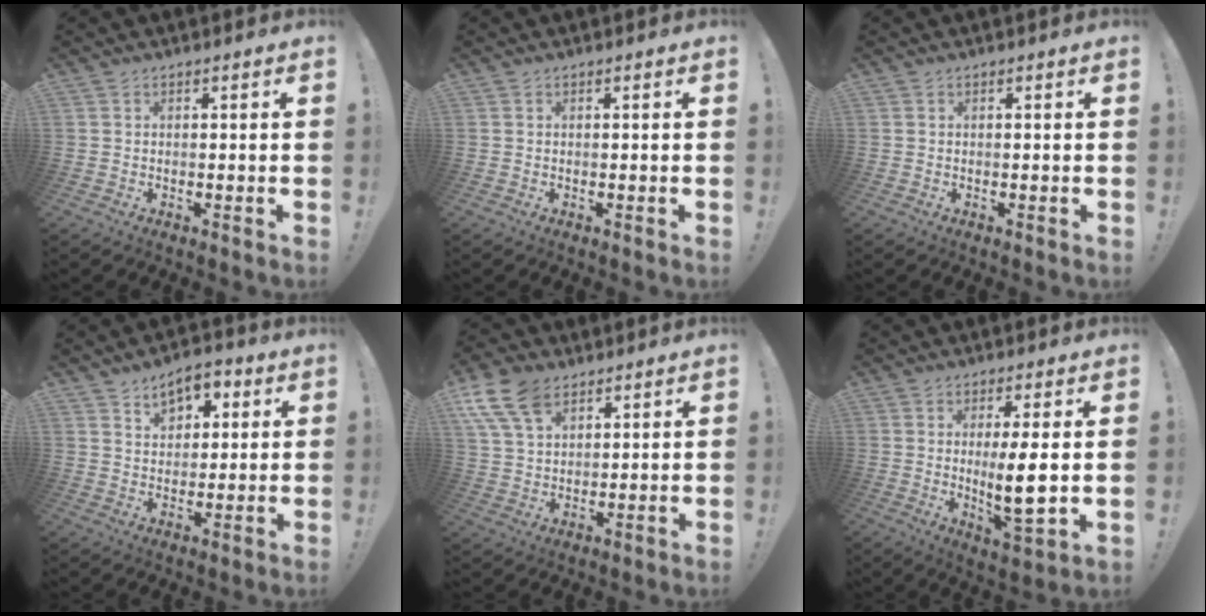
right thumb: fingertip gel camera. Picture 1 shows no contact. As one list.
[{"total": 0.0}, {"total": 0.0}, {"total": 8.1, "force": [4.3, 5.7, 3.8], "torque": [-0.044, -0.018, 0.078]}, {"total": 12.5, "force": [7.2, 7.5, 7.0], "torque": [-0.134, -0.028, 0.141]}, {"total": 10.0, "force": [0.9, 1.5, 9.8], "torque": [-0.165, -0.018, 0.012]}]